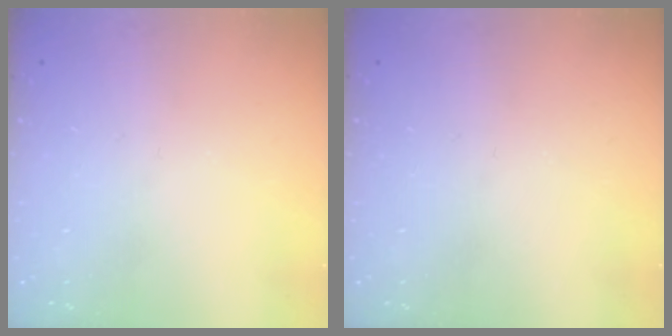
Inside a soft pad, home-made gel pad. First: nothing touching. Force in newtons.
{"total": 0.0}